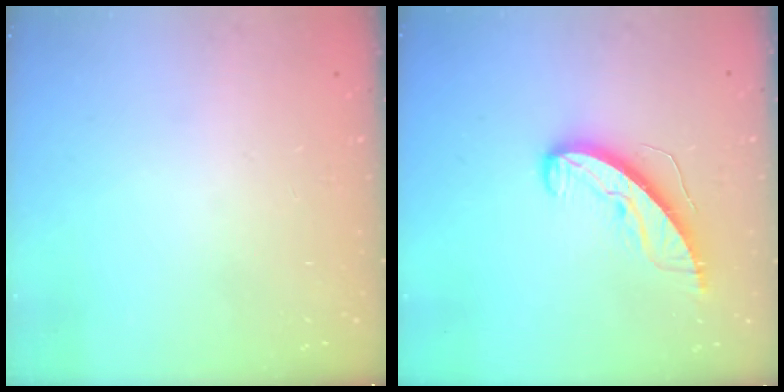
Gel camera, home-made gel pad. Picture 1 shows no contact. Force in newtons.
{"total": 8.9, "press": 8.9, "slide": 0.4}